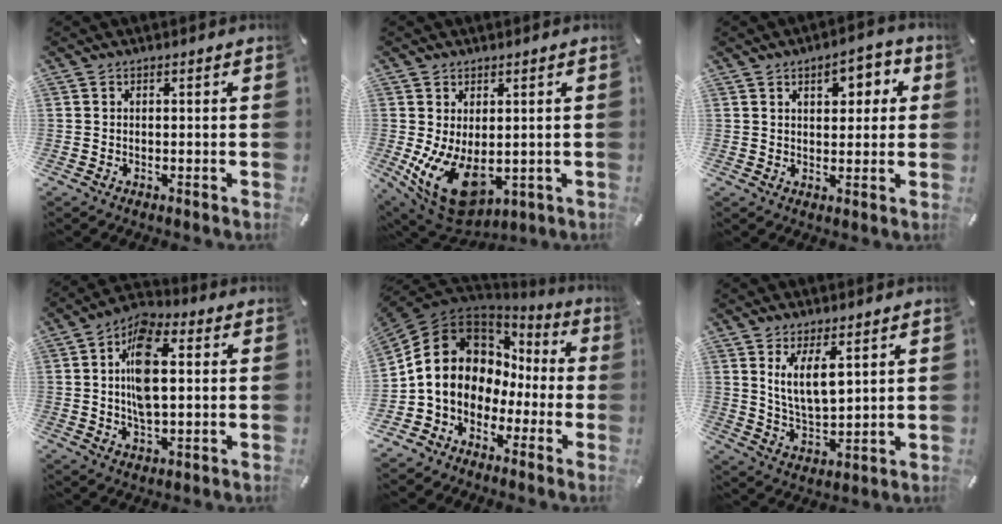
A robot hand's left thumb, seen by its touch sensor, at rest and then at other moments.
{"total": 12.2, "force": [-1.7, 7.7, 9.4], "torque": [-0.173, -0.009, -0.021]}
{"total": 6.9, "force": [2.8, 4.1, 4.8], "torque": [-0.056, -0.006, 0.039]}
{"total": 12.0, "force": [1.6, 6.5, 10.0], "torque": [-0.181, 0.001, 0.027]}
{"total": 13.3, "force": [0.5, 11.7, 6.3], "torque": [-0.142, -0.011, 0.006]}
{"total": 8.9, "force": [4.8, 3.8, 6.5], "torque": [-0.139, -0.018, 0.081]}